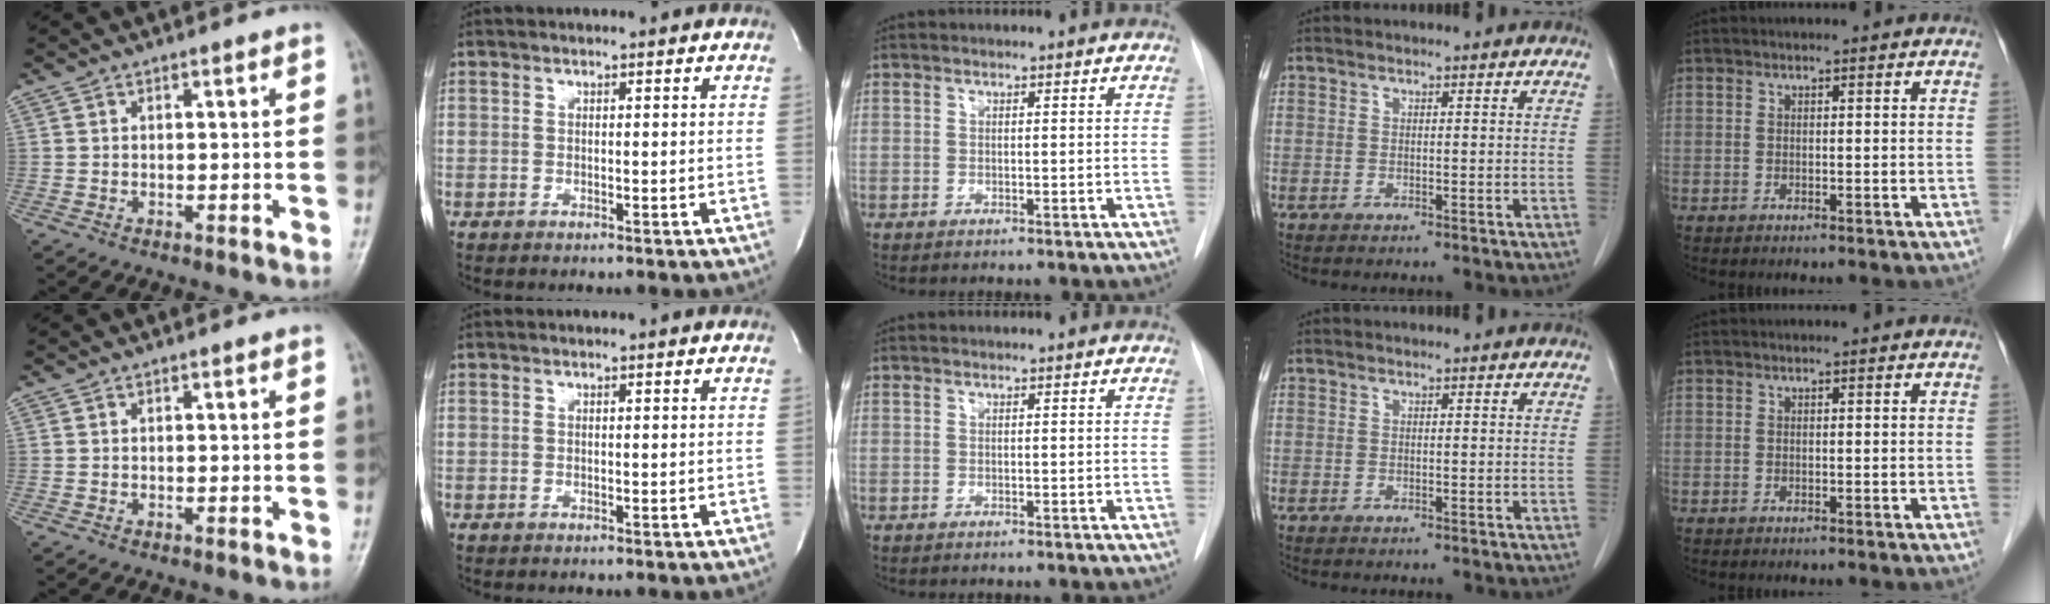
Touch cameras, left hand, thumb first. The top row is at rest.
{}